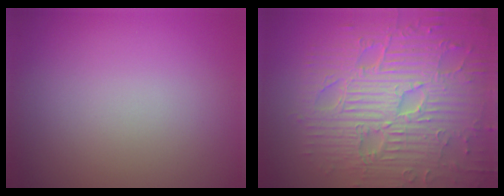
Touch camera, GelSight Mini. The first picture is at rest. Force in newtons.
{"total": 11.1, "press": 7.3, "slide": 8.4}